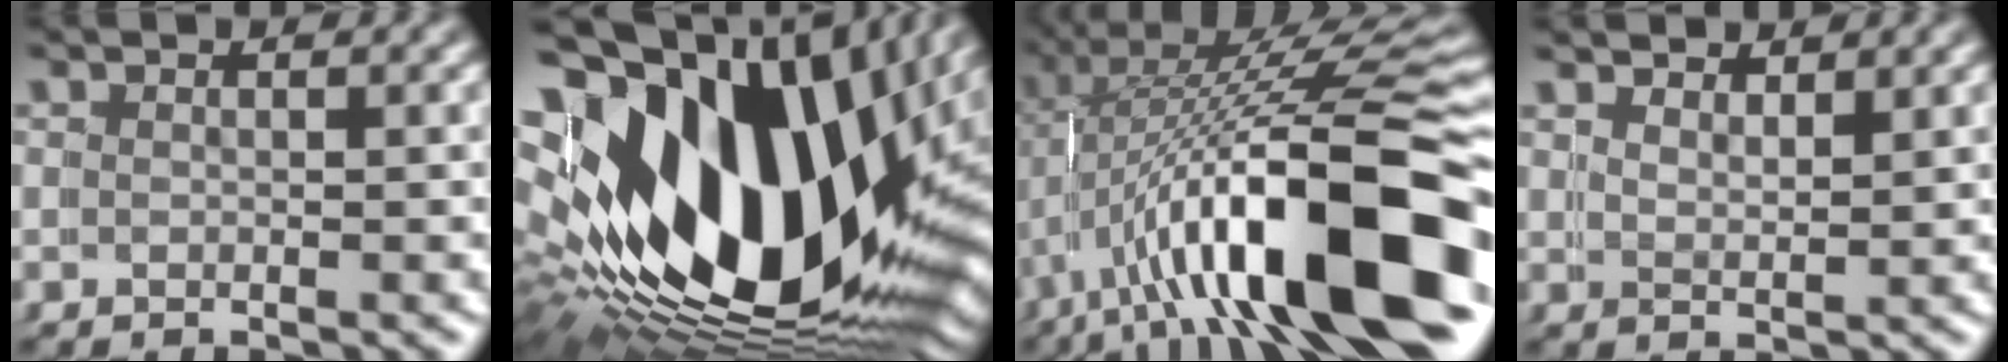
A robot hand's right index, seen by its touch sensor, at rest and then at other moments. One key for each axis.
{"total": 26.9, "fx": 0.8, "fy": 16.7, "fz": 21.1, "tx": -0.346, "ty": -0.029, "tz": 0.025}
{"total": 14.7, "fx": -4.0, "fy": 5.2, "fz": 13.1, "tx": -0.207, "ty": -0.011, "tz": -0.043}
{"total": 2.9, "fx": 2.8, "fy": -0.1, "fz": -0.7, "tx": 0.004, "ty": -0.015, "tz": 0.054}